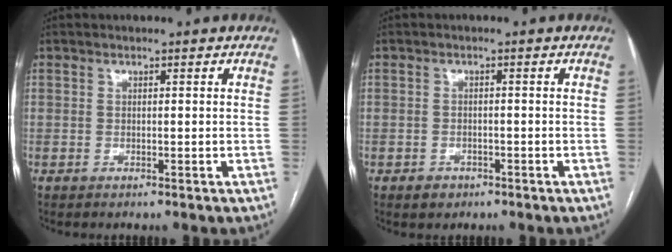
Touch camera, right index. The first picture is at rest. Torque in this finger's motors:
{"motor_torque": [0.30, -0.10, 0.01, 0.00]}